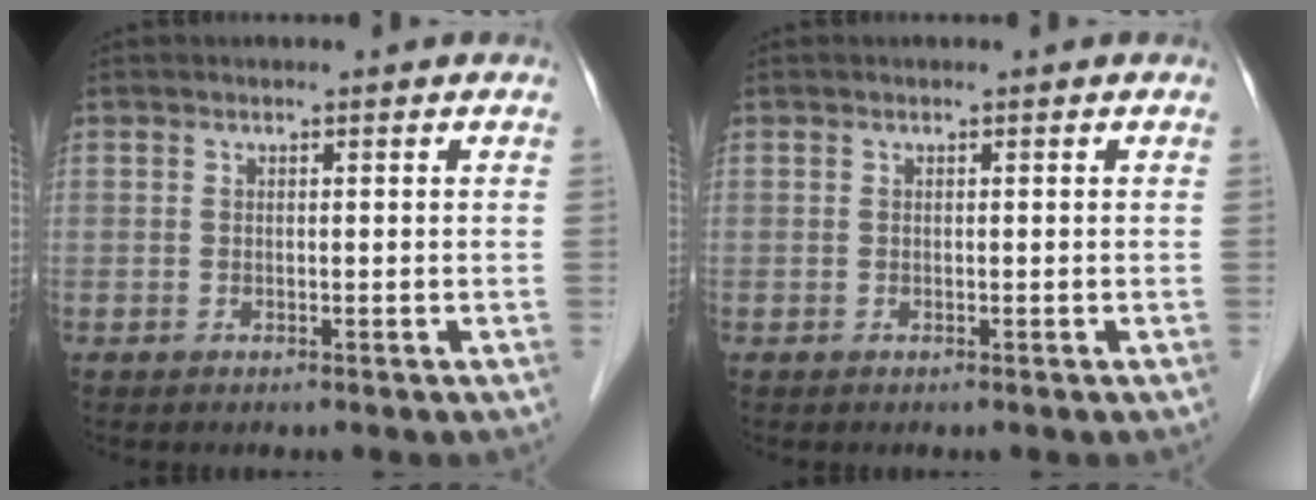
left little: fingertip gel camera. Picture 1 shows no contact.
{"total": 0.0}